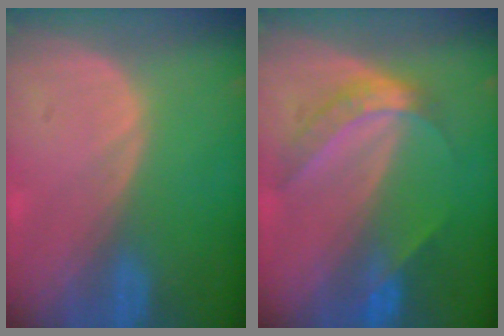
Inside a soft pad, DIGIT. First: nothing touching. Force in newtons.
{"total": 6.1, "press": 5.1, "slide": 3.2}